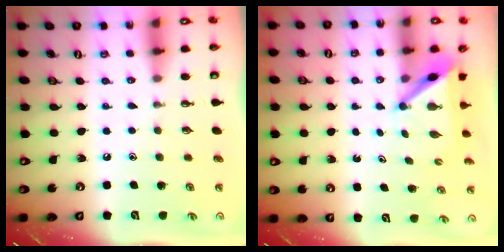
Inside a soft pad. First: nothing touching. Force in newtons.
{"total": 4.9, "press": 4.9, "slide": 0.4}